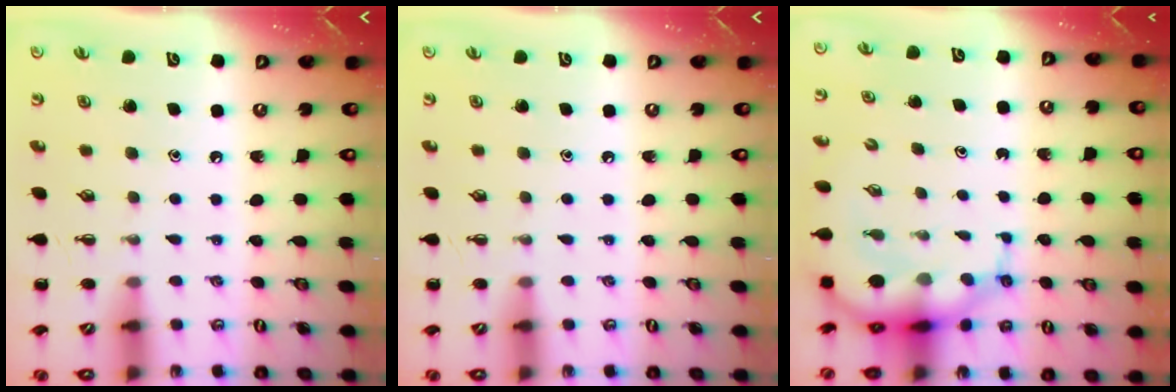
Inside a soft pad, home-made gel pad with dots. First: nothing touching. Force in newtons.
{"total": 0.0}
{"total": 8.7, "press": 8.3, "slide": 2.4}